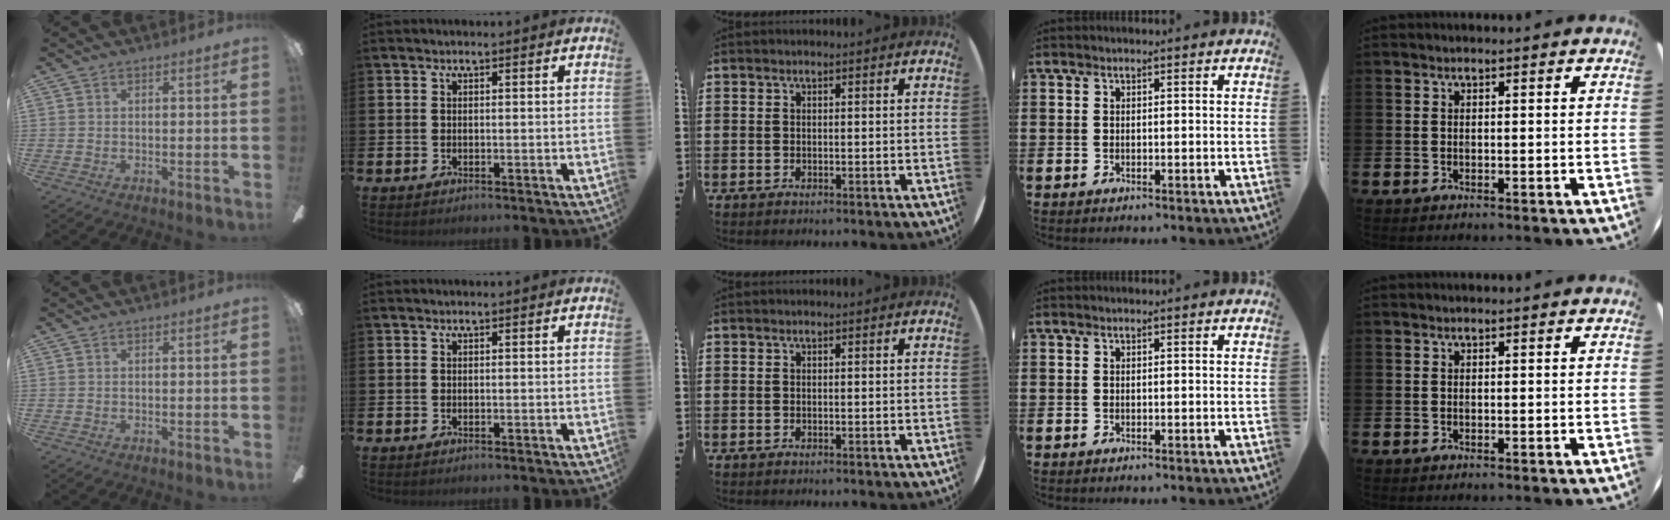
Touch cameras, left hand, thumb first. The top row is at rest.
{}